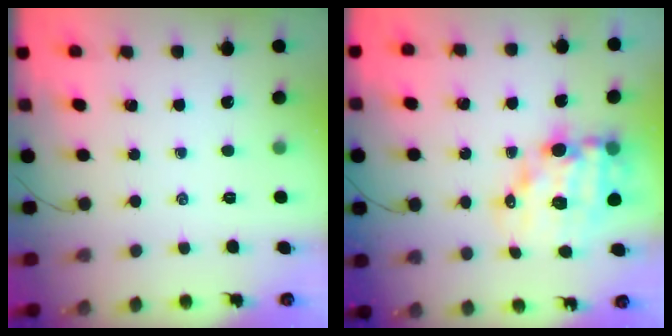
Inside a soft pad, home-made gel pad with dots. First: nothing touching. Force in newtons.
{"total": 13.2, "press": 12.8, "slide": 3.4}